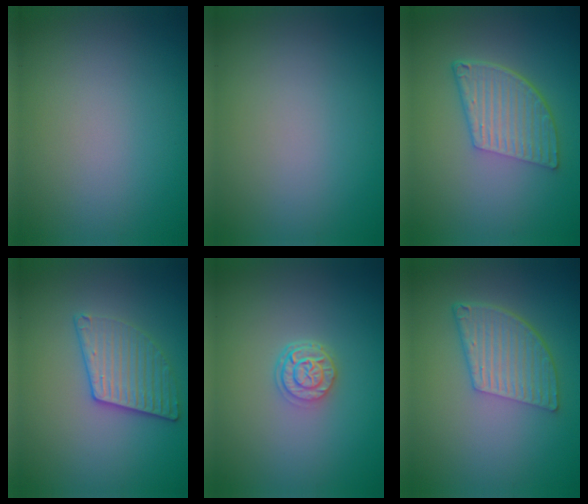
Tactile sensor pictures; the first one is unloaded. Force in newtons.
{"total": 0.0}
{"total": 5.9, "press": 3.9, "slide": 4.4}
{"total": 3.2, "press": 3.1, "slide": 0.6}
{"total": 2.6, "press": 2.1, "slide": 1.5}
{"total": 5.5, "press": 3.8, "slide": 4.0}